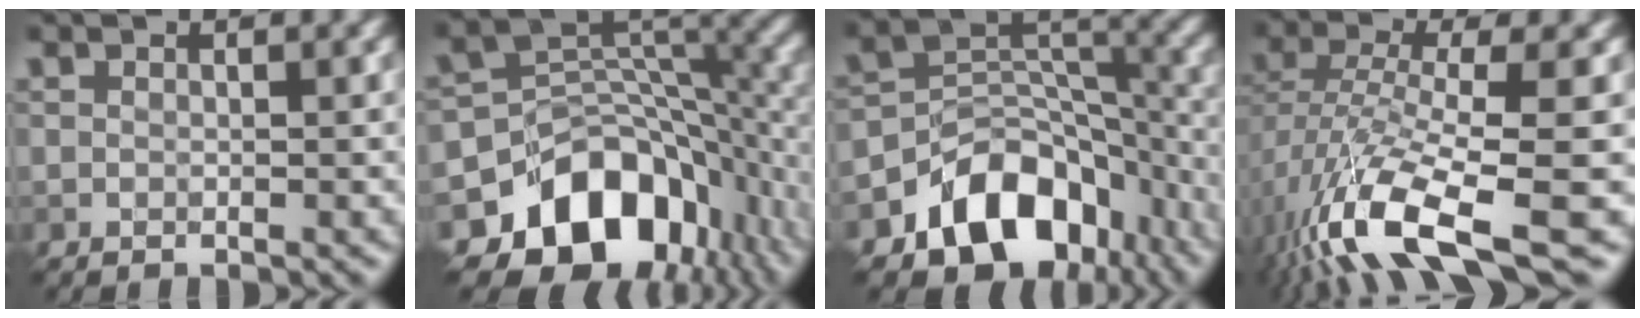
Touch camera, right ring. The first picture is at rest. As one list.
[{"total": 13.2, "force": [-6.7, 9.2, 6.7], "torque": [-0.111, -0.006, -0.112]}, {"total": 9.2, "force": [-5.4, 6.2, 4.2], "torque": [-0.038, -0.007, -0.090]}, {"total": 11.2, "force": [-4.9, 3.3, 9.5], "torque": [-0.194, -0.007, -0.091]}]